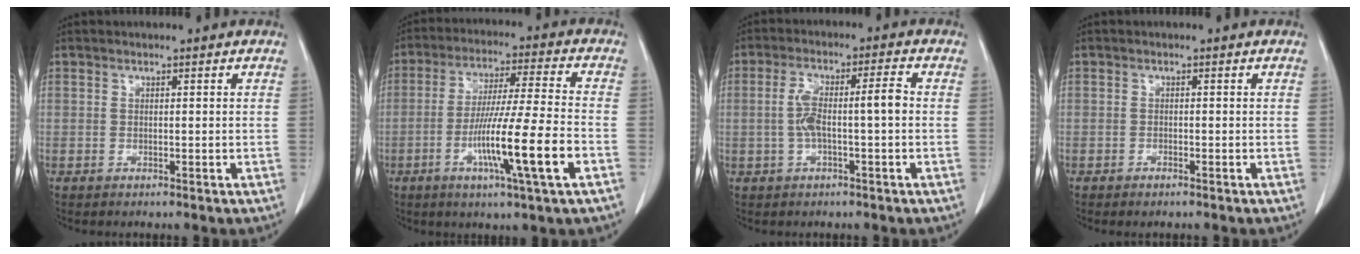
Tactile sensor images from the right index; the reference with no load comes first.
{"total": 13.9, "force": [-4.9, -0.7, 13.0], "torque": [-0.237, -0.013, -0.088]}
{"total": 6.6, "force": [-0.6, 1.1, 6.5], "torque": [-0.132, 0.026, -0.008]}
{"total": 0.7, "force": [-0.6, 0.1, 0.4], "torque": [-0.017, -0.004, -0.006]}